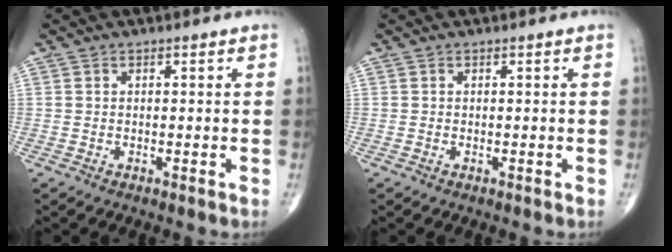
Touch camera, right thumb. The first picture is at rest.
{"total": 0.0}